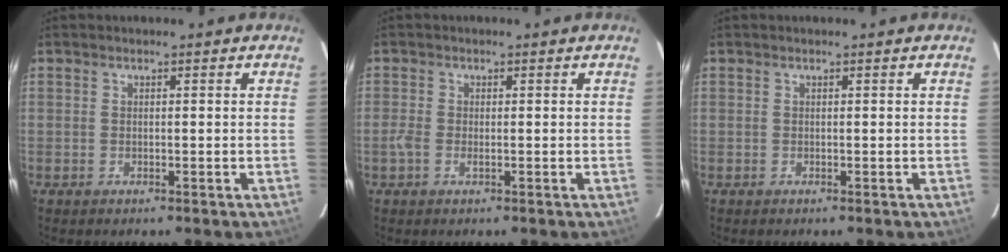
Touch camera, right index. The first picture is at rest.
{"total": 2.3, "force": [-0.7, 1.1, 1.9], "torque": [-0.042, -0.003, -0.015]}
{"total": 0.0}